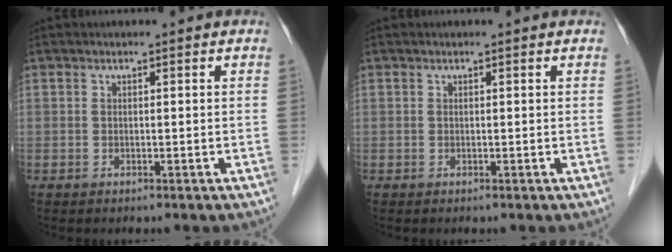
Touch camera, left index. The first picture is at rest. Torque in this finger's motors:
{"motor_torque": [-0.04, 0.20, -0.01, -0.01]}